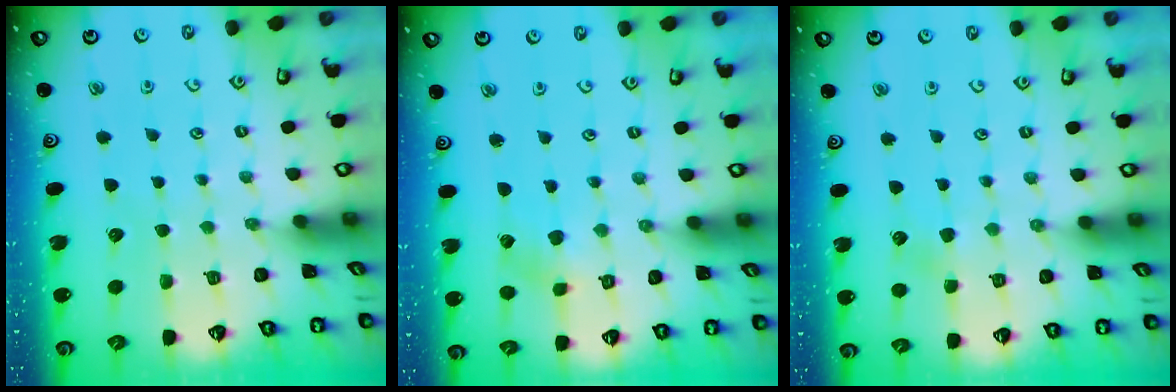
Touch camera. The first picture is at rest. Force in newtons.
{"total": 1.7, "press": 1.7, "slide": 0.2}
{"total": 2.9, "press": 2.8, "slide": 0.3}